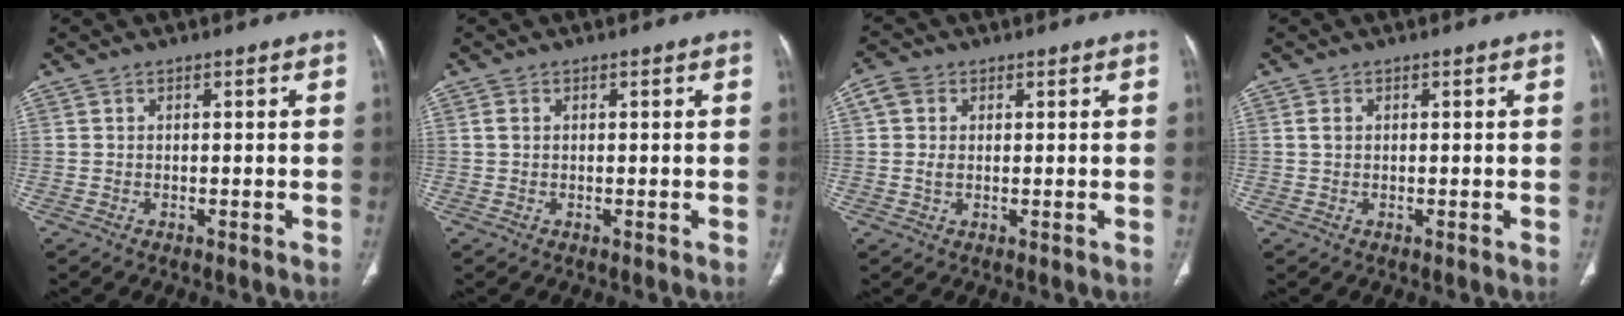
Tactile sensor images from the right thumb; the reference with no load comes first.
{"total": 0.9, "force": [0.2, 0.7, 0.6], "torque": [-0.014, 0.004, 0.006]}
{"total": 3.9, "force": [0.9, 3.0, 2.4], "torque": [-0.049, 0.006, 0.014]}
{"total": 1.1, "force": [0.2, 0.8, 0.8], "torque": [-0.015, 0.002, 0.007]}